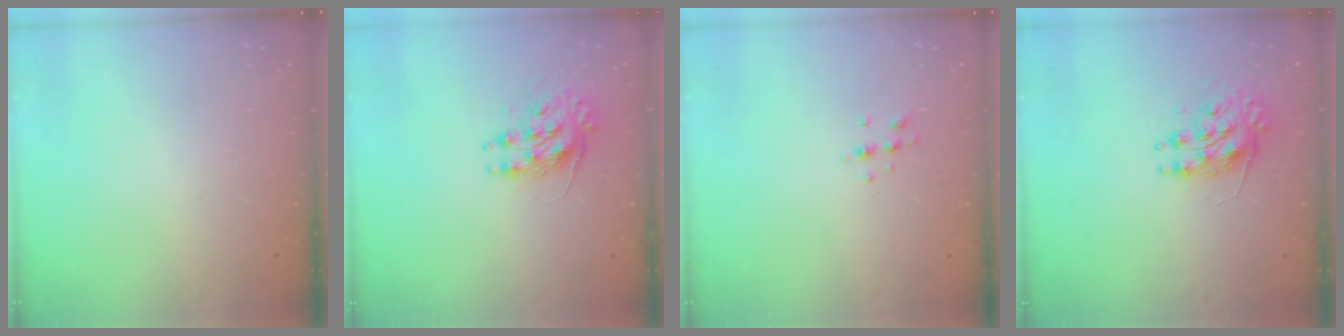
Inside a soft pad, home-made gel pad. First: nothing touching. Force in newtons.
{"total": 9.0, "press": 9.0, "slide": 0.4}
{"total": 5.4, "press": 5.3, "slide": 1.1}
{"total": 8.2, "press": 8.2, "slide": 0.3}